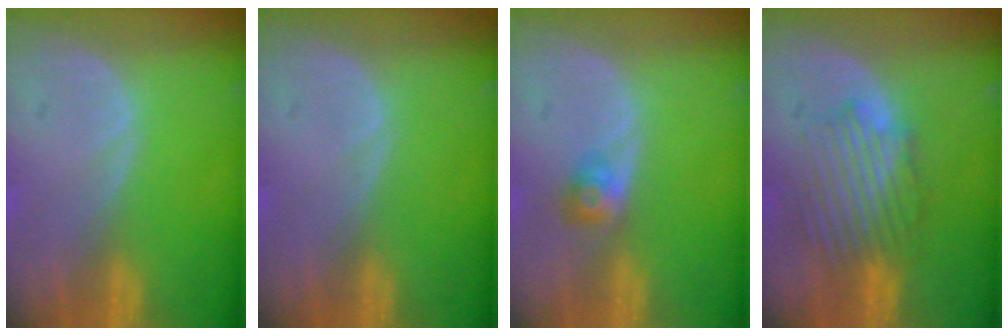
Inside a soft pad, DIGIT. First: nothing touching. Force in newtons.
{"total": 0.0}
{"total": 2.4, "press": 2.2, "slide": 1.0}
{"total": 6.6, "press": 6.4, "slide": 1.6}